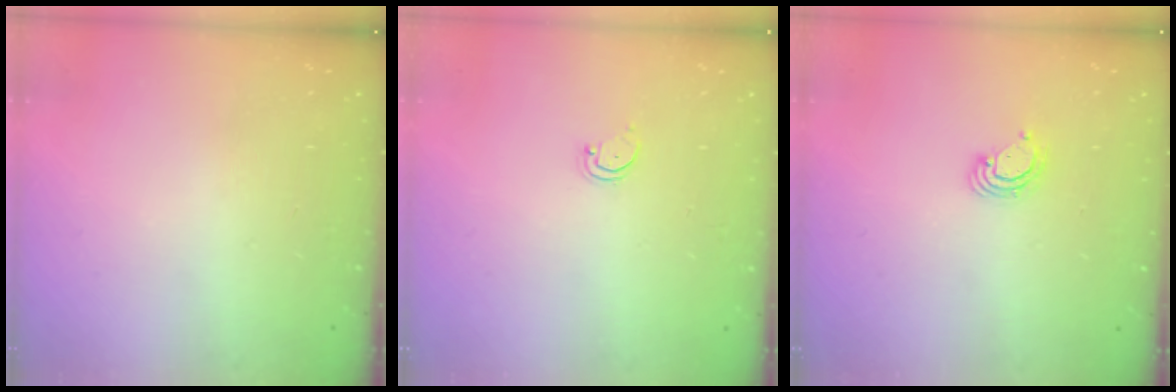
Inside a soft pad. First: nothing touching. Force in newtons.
{"total": 1.5, "press": 1.5, "slide": 0.1}
{"total": 3.5, "press": 3.5, "slide": 0.1}